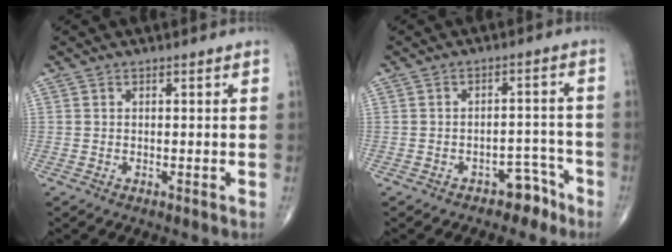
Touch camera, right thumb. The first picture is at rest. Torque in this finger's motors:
{"motor_torque": [4.01, 1.00, 0.14, -0.47, -0.01]}